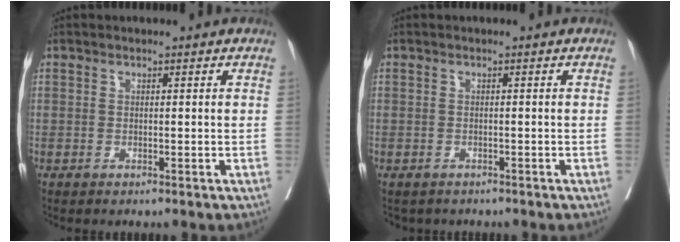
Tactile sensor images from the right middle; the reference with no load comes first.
{"total": 2.2, "force": [-1.9, 1.1, 0.2], "torque": [-0.010, -0.002, -0.027]}